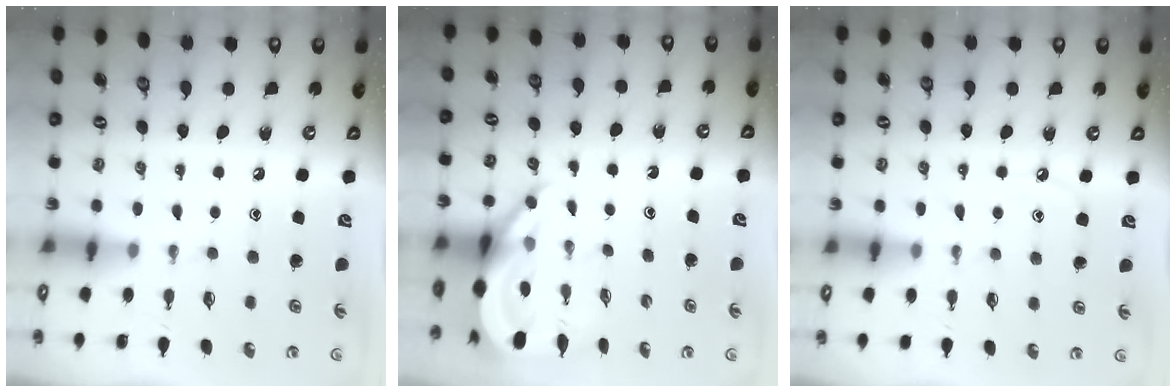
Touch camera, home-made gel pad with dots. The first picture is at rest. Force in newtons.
{"total": 7.1, "press": 7.1, "slide": 0.7}
{"total": 4.7, "press": 4.7, "slide": 0.6}